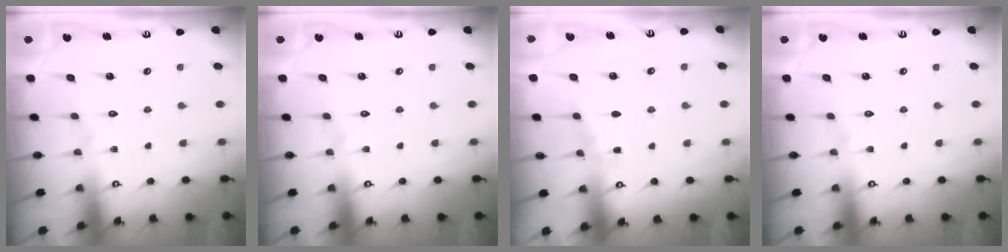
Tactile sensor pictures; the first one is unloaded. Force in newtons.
{"total": 0.0}
{"total": 4.5, "press": 4.5, "slide": 0.5}
{"total": 0.0}